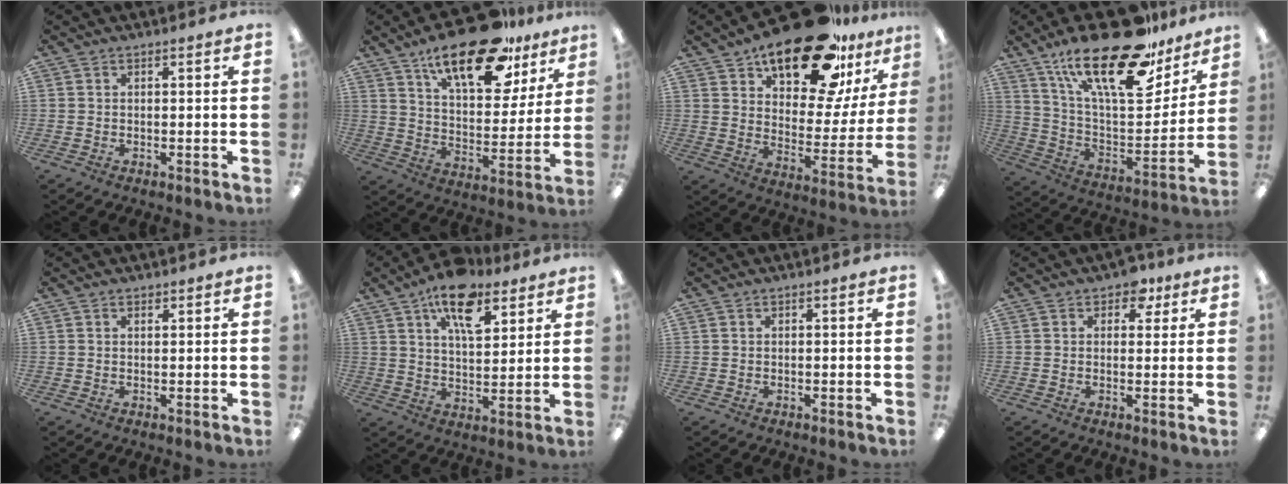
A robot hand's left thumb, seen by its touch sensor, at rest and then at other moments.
{"total": 21.7, "force": [14.6, 8.9, 13.3], "torque": [-0.205, -0.075, 0.244]}
{"total": 25.7, "force": [18.1, 10.5, 15.0], "torque": [-0.221, -0.106, 0.300]}
{"total": 27.4, "force": [18.2, 10.6, 17.6], "torque": [-0.274, -0.101, 0.309]}
{"total": 0.7, "force": [0.6, 0.3, 0.2], "torque": [0.003, -0.003, 0.010]}
{"total": 14.2, "force": [8.7, 6.7, 9.0], "torque": [-0.138, -0.035, 0.150]}
{"total": 0.0}
{"total": 4.1, "force": [2.4, 2.8, 1.9], "torque": [-0.013, -0.005, 0.038]}